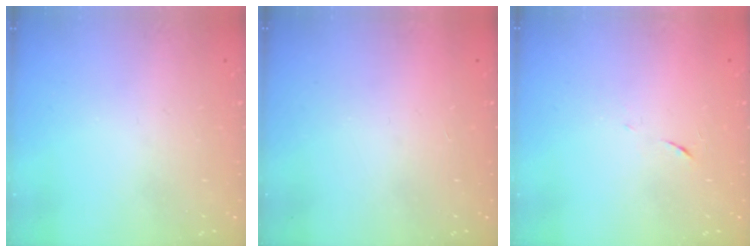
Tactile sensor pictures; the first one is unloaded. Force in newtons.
{"total": 1.5, "press": 1.5, "slide": 0.1}
{"total": 6.2, "press": 6.1, "slide": 0.7}